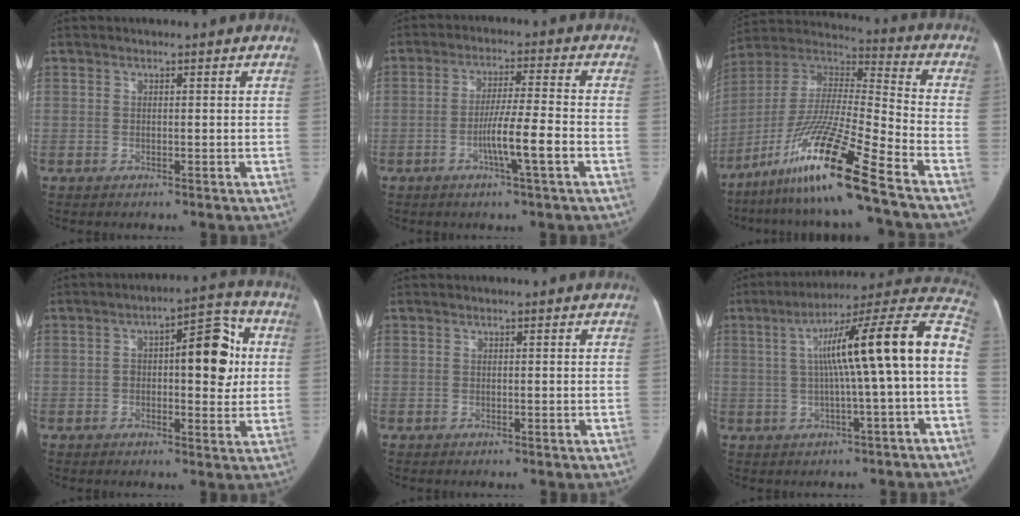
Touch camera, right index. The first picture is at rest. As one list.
[{"total": 7.6, "force": [-2.8, -0.5, 7.0], "torque": [-0.126, -0.002, -0.053]}, {"total": 19.6, "force": [-12.8, -1.3, 14.8], "torque": [-0.318, -0.025, -0.237]}, {"total": 10.4, "force": [1.1, 3.7, 9.6], "torque": [-0.123, 0.034, 0.014]}, {"total": 0.0}, {"total": 17.1, "force": [0.5, -0.1, 17.1], "torque": [-0.249, 0.044, 0.003]}]